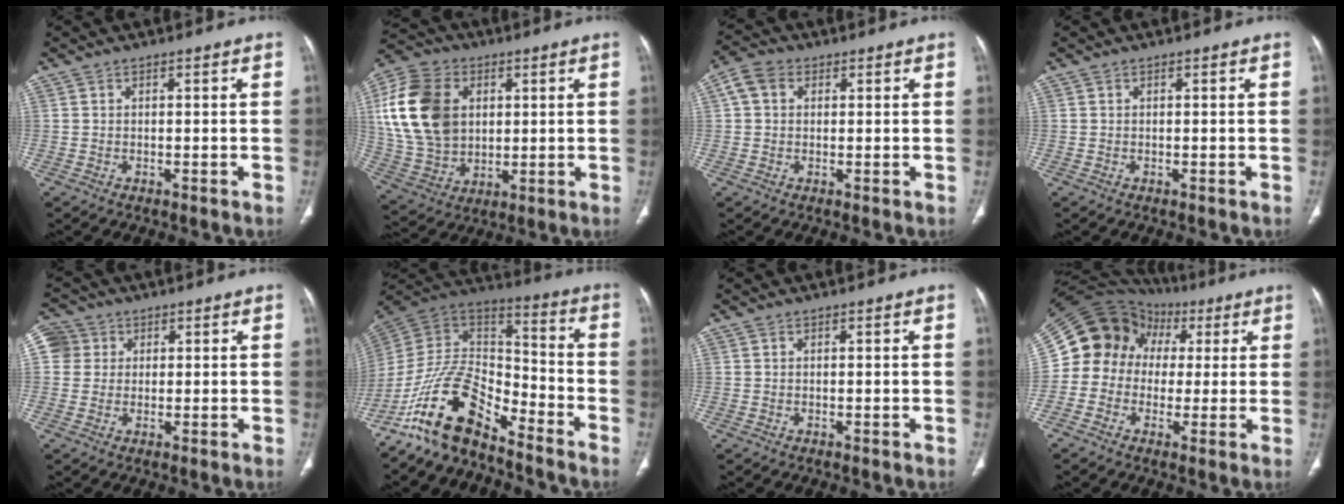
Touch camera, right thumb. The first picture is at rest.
{"total": 19.3, "force": [4.1, 14.2, 12.5], "torque": [-0.234, -0.001, 0.083]}
{"total": 4.6, "force": [1.2, 3.6, 2.6], "torque": [-0.050, 0.015, 0.021]}
{"total": 0.0}
{"total": 5.6, "force": [1.6, 5.2, 1.2], "torque": [-0.010, 0.008, 0.029]}
{"total": 15.4, "force": [-11.4, 6.3, 8.2], "torque": [-0.129, 0.098, -0.223]}
{"total": 0.0}
{"total": 14.5, "force": [2.2, 13.2, 5.6], "torque": [-0.077, 0.046, 0.038]}